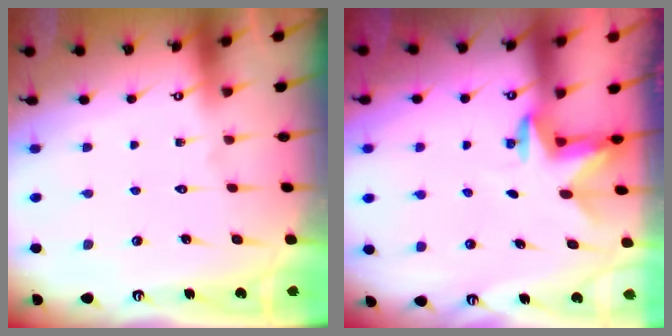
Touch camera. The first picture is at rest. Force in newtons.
{"total": 2.8, "press": 2.8, "slide": 0.2}